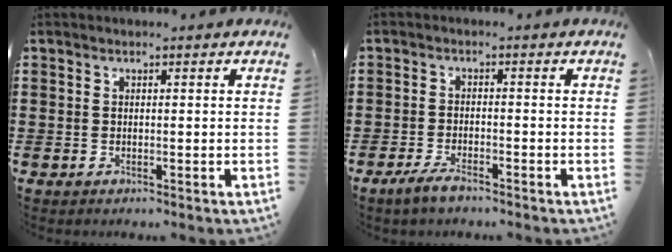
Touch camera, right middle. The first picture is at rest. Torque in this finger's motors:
{"motor_torque": [2.14, 0.00, 0.12, 0.08]}